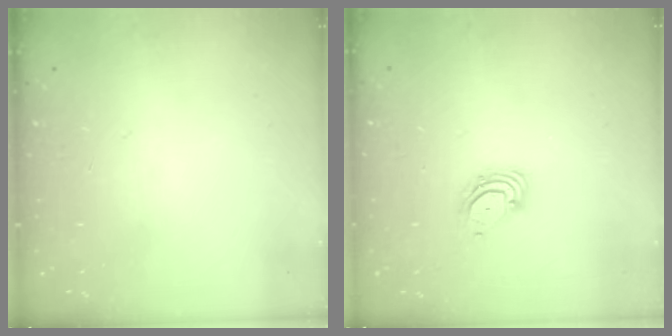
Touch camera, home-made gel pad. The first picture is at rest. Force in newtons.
{"total": 3.3, "press": 3.3, "slide": 0.3}